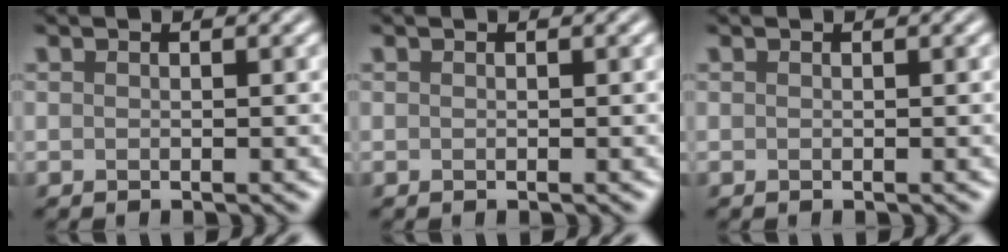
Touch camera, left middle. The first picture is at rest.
{"total": 0.0}
{"total": 0.0}